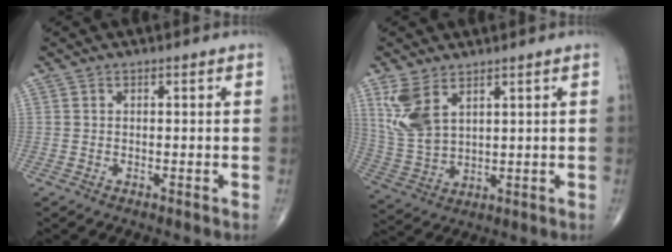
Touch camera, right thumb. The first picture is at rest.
{"total": 8.9, "force": [4.6, 4.5, 6.1], "torque": [-0.132, -0.015, 0.106]}